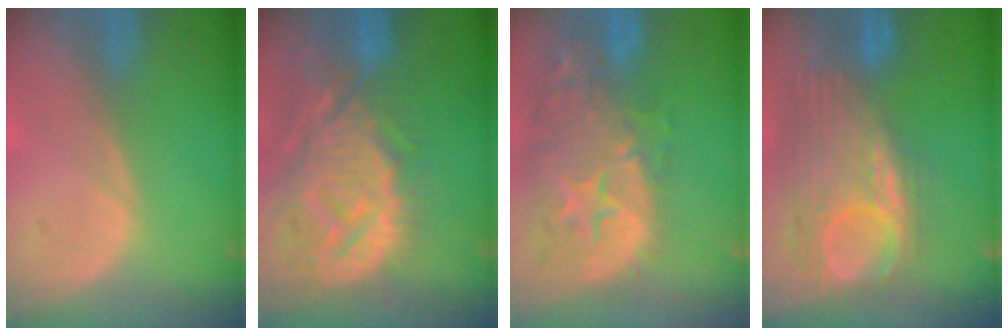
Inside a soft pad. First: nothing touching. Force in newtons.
{"total": 14.1, "press": 12.2, "slide": 7.1}
{"total": 14.6, "press": 11.8, "slide": 8.6}
{"total": 11.7, "press": 10.3, "slide": 5.5}